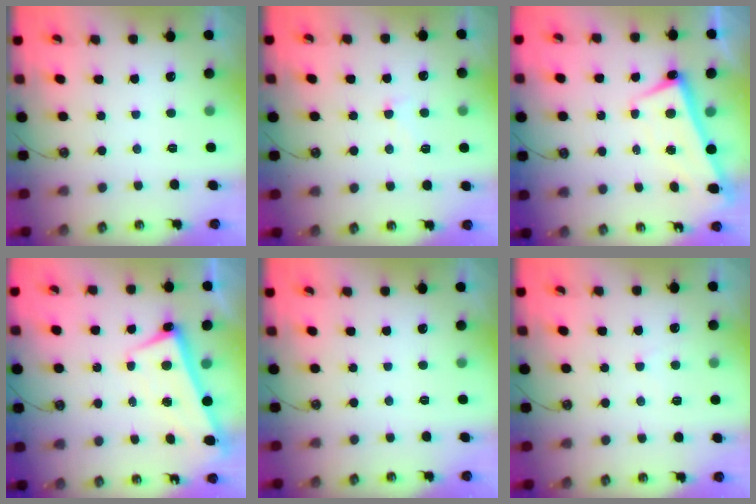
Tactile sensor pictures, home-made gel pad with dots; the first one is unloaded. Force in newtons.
{"total": 0.9, "press": 0.5, "slide": 0.8}
{"total": 2.6, "press": 2.5, "slide": 0.7}
{"total": 2.6, "press": 2.5, "slide": 0.6}
{"total": 0.0}
{"total": 2.2, "press": 2.1, "slide": 0.4}